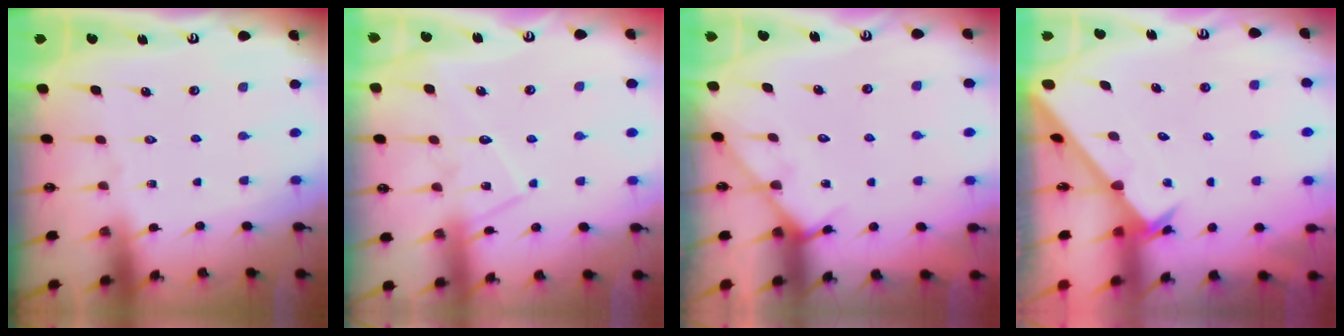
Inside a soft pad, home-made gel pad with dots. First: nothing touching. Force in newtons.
{"total": 10.4, "press": 10.4, "slide": 0.7}
{"total": 7.0, "press": 7.0, "slide": 0.4}
{"total": 2.2, "press": 2.2, "slide": 0.2}